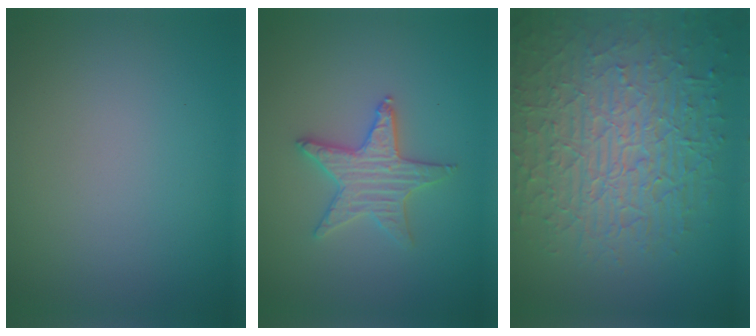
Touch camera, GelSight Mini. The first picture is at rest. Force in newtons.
{"total": 3.1, "press": 3.0, "slide": 0.6}
{"total": 10.3, "press": 6.7, "slide": 7.9}